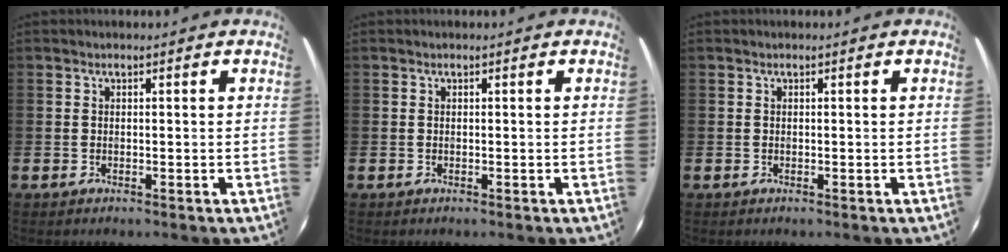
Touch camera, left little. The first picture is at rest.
{"total": 0.0}
{"total": 0.0}